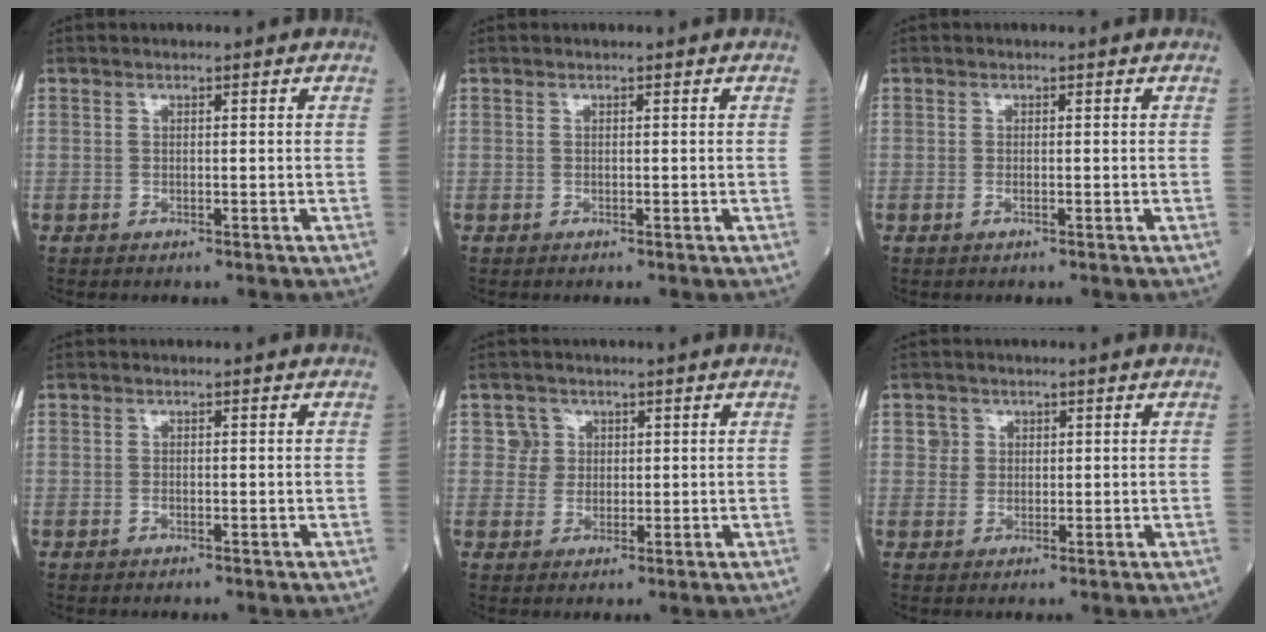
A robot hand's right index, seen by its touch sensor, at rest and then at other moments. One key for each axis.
{"total": 0.0}
{"total": 0.6, "fx": -0.2, "fy": 0.2, "fz": 0.5, "tx": -0.014, "ty": -0.002, "tz": -0.004}
{"total": 0.0}
{"total": 3.0, "fx": 1.1, "fy": 2.8, "fz": -0.1, "tx": 0.012, "ty": 0.003, "tz": 0.014}
{"total": 2.3, "fx": 0.9, "fy": 2.1, "fz": 0.1, "tx": 0.009, "ty": 0.001, "tz": 0.010}